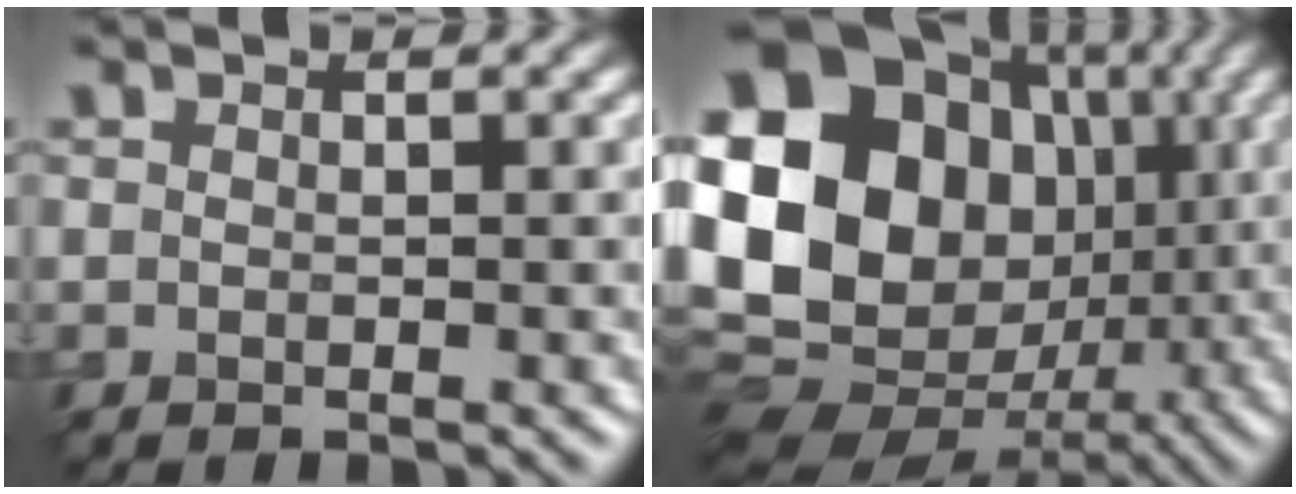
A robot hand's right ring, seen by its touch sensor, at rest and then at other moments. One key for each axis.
{"total": 21.0, "fx": 1.4, "fy": 17.8, "fz": 11.1, "tx": -0.222, "ty": 0.010, "tz": -0.006}